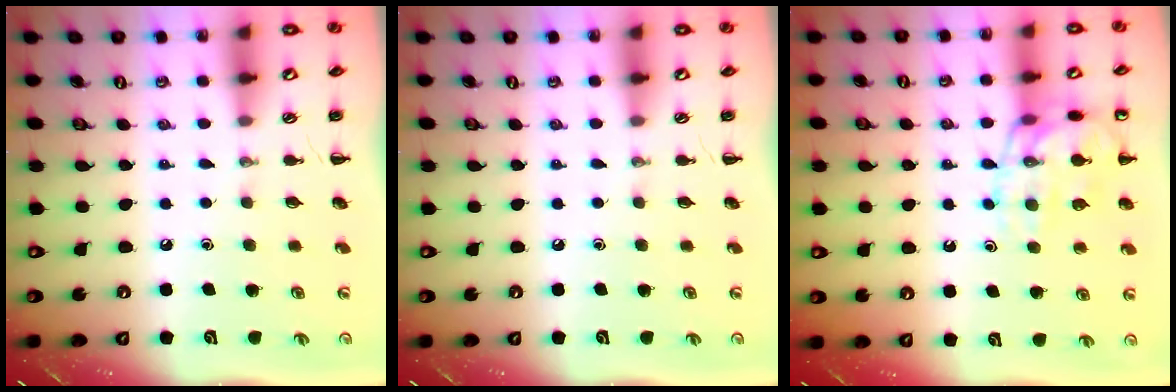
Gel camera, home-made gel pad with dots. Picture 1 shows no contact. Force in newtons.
{"total": 0.0}
{"total": 14.5, "press": 14.4, "slide": 1.7}